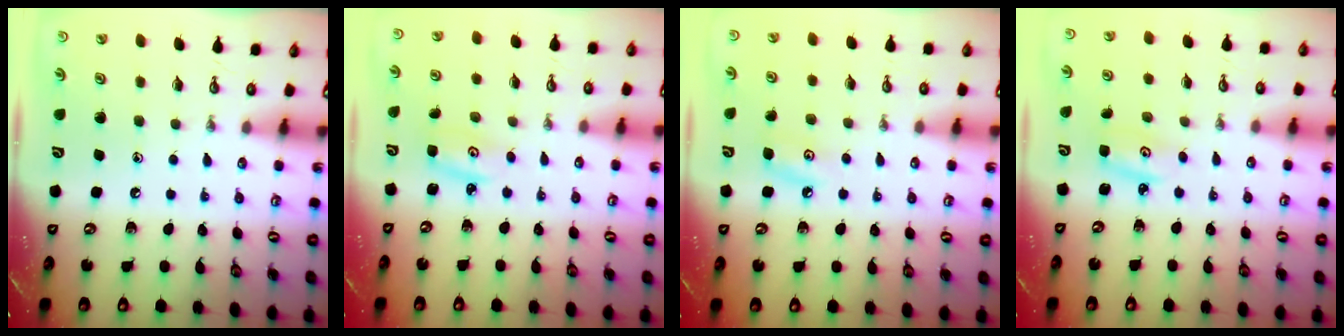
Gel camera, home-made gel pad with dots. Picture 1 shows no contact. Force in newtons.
{"total": 2.7, "press": 2.7, "slide": 0.2}
{"total": 5.1, "press": 5.1, "slide": 0.5}
{"total": 2.7, "press": 2.7, "slide": 0.2}